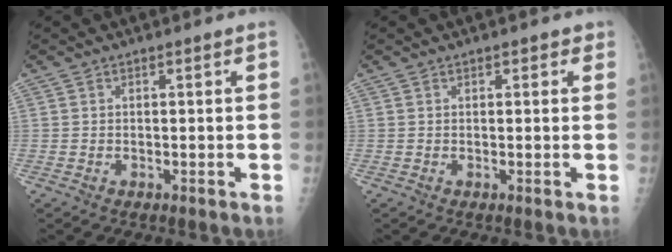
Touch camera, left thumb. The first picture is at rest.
{"total": 1.4, "force": [0.8, 0.9, 0.6], "torque": [0.009, 0.000, 0.004]}